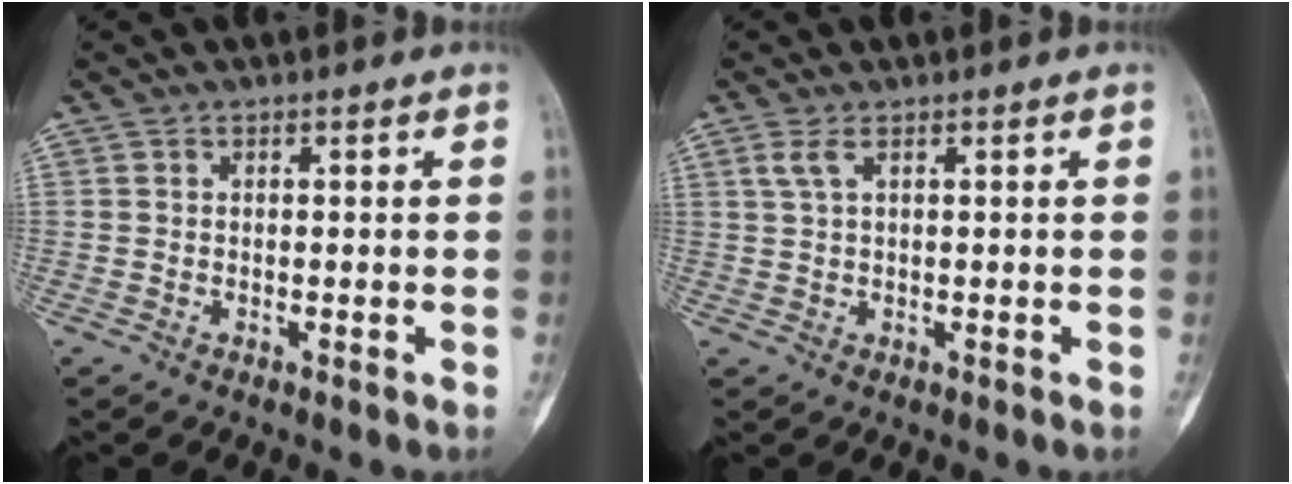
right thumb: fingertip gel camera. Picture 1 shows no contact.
{"total": 2.2, "force": [1.1, 0.6, 1.8], "torque": [-0.053, 0.009, 0.031]}